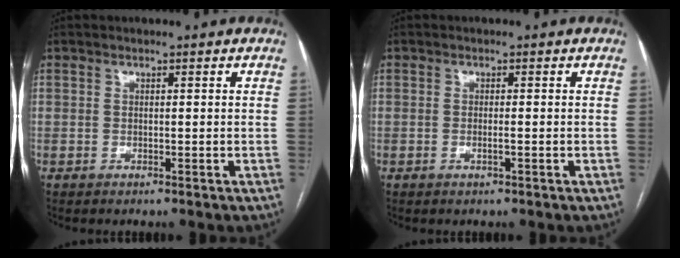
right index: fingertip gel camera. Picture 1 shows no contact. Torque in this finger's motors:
{"motor_torque": [-0.10, 0.21, -0.05, 0.00]}